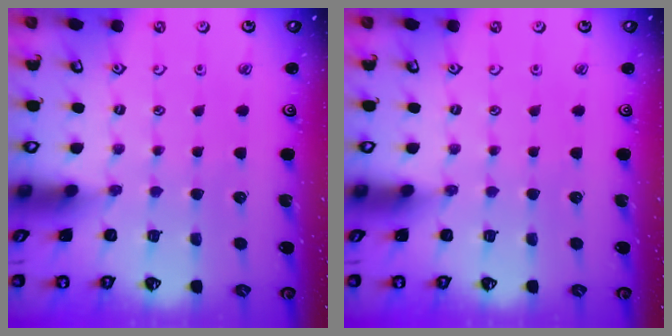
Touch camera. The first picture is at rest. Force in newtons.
{"total": 0.0}